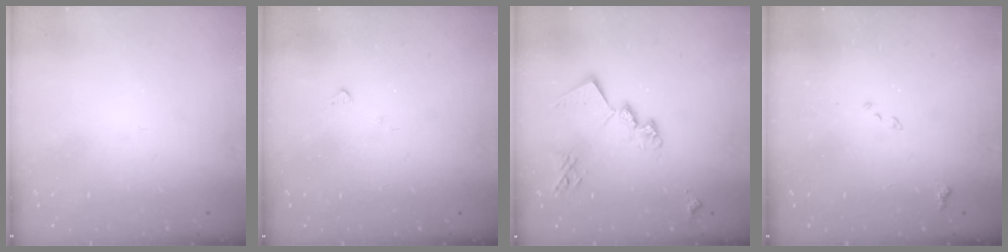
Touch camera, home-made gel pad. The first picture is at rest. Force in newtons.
{"total": 6.6, "press": 6.6, "slide": 0.6}
{"total": 16.5, "press": 16.4, "slide": 1.0}
{"total": 7.8, "press": 7.8, "slide": 1.0}